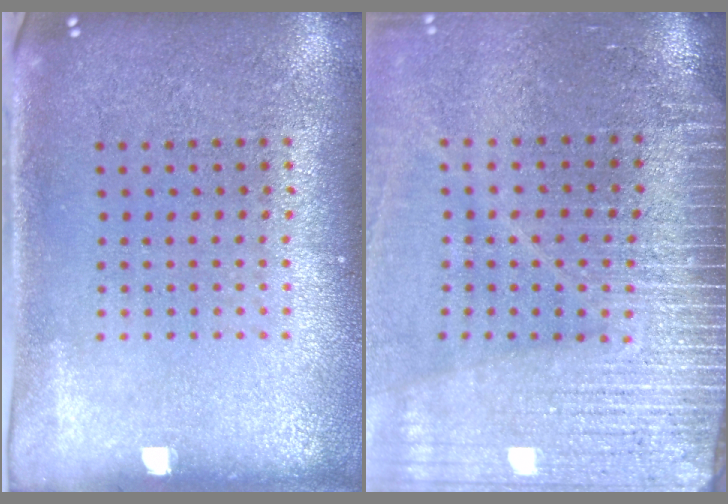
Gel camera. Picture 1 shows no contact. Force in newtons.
{"total": 4.2, "press": 3.6, "slide": 2.1}